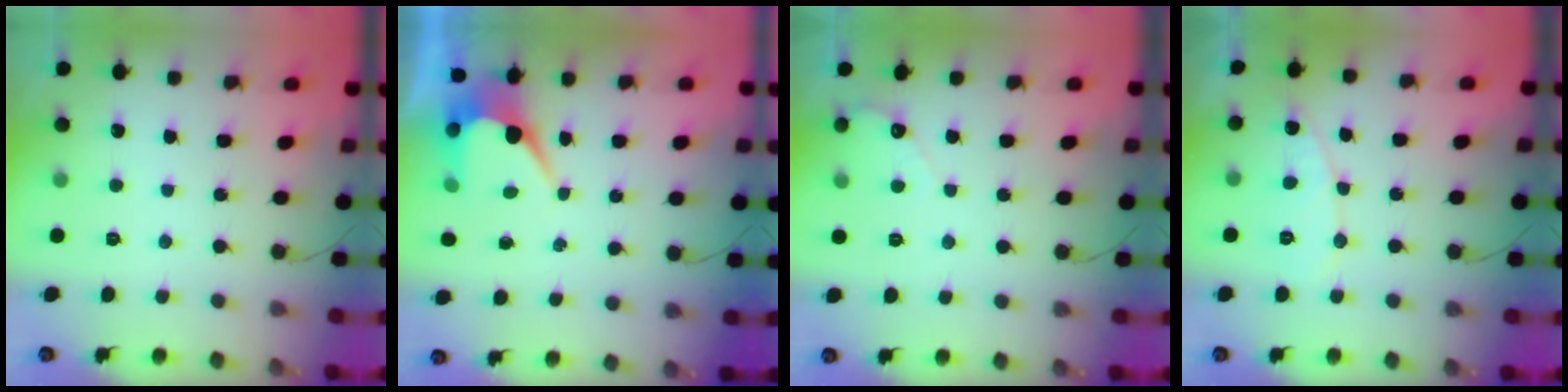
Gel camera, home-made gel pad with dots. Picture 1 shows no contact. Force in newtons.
{"total": 6.9, "press": 6.9, "slide": 0.3}
{"total": 2.2, "press": 2.2, "slide": 0.1}
{"total": 7.0, "press": 7.0, "slide": 0.6}